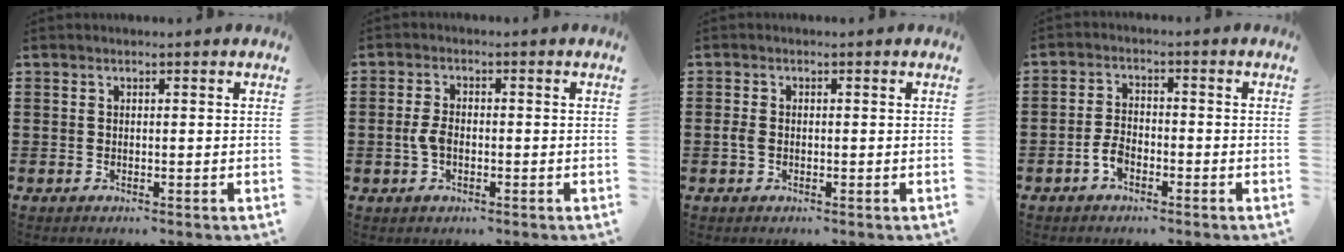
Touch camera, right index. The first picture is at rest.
{"total": 3.4, "force": [-0.8, 1.9, 2.7], "torque": [-0.067, -0.005, -0.017]}
{"total": 1.6, "force": [-0.4, 1.0, 1.2], "torque": [-0.041, -0.006, -0.011]}
{"total": 3.2, "force": [-1.7, 1.6, 2.3], "torque": [-0.058, -0.005, -0.034]}